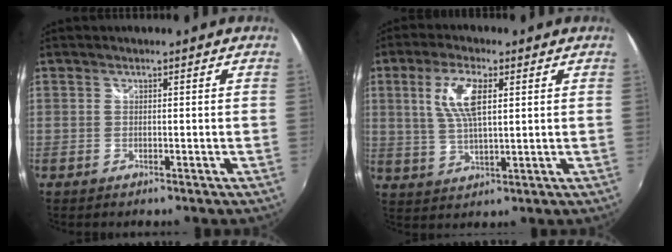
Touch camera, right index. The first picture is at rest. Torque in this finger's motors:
{"motor_torque": [1.19, 0.23, 0.59, 0.16]}